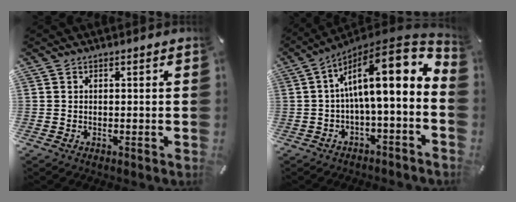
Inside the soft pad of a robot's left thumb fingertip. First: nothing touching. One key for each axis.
{"total": 16.6, "fx": 3.5, "fy": 4.5, "fz": 15.6, "tx": -0.232, "ty": -0.037, "tz": 0.056}